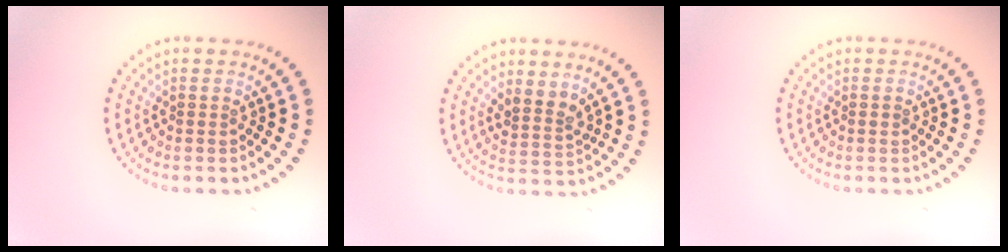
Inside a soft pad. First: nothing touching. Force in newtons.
{"total": 2.4, "press": 1.9, "slide": 1.5}
{"total": 0.5, "press": 0.5, "slide": 0.2}